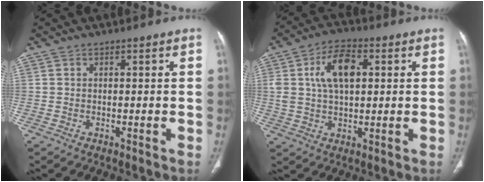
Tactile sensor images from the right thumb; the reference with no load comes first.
{"total": 10.4, "force": [2.5, 5.8, 8.2], "torque": [-0.139, 0.008, 0.043]}